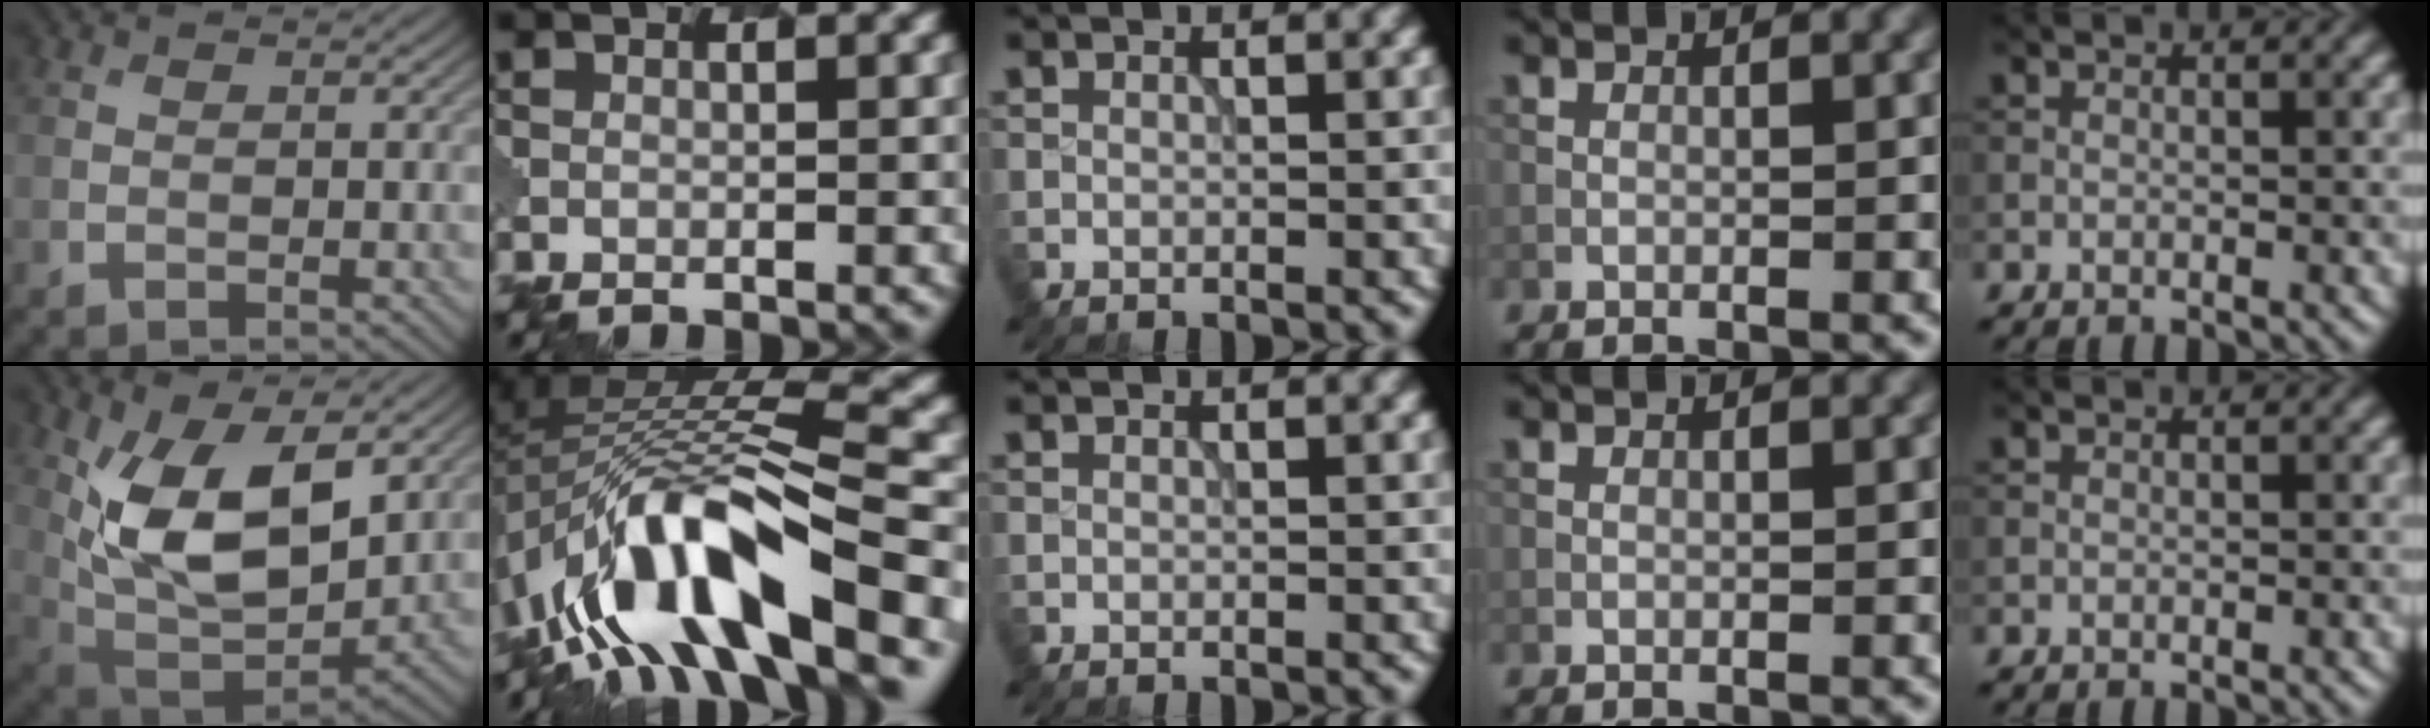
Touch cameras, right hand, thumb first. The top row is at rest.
{"thumb": {"total": 13.3, "force": [4.0, 6.9, 10.7], "torque": [-0.212, -0.013, 0.078]}, "index": {"total": 13.7, "force": [-7.2, 5.2, 10.5], "torque": [-0.181, 0.011, -0.113]}}